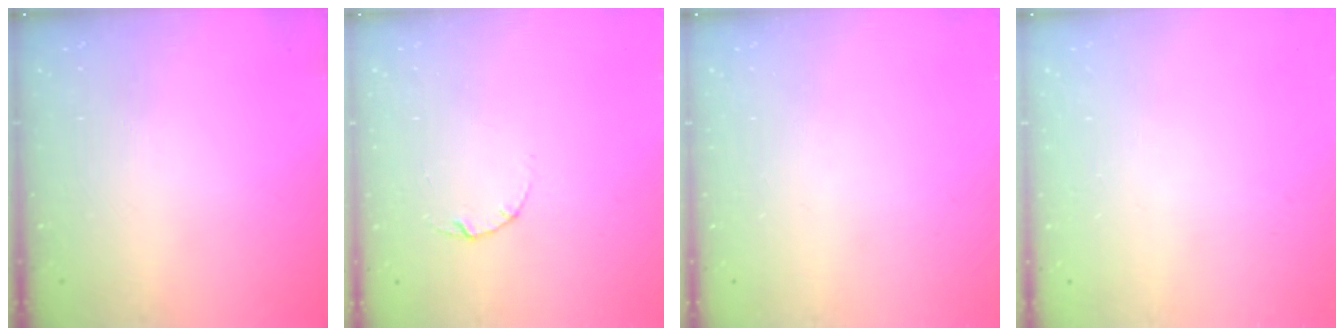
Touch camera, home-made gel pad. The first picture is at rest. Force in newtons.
{"total": 3.0, "press": 3.0, "slide": 0.4}
{"total": 0.0}
{"total": 2.5, "press": 2.5, "slide": 0.2}